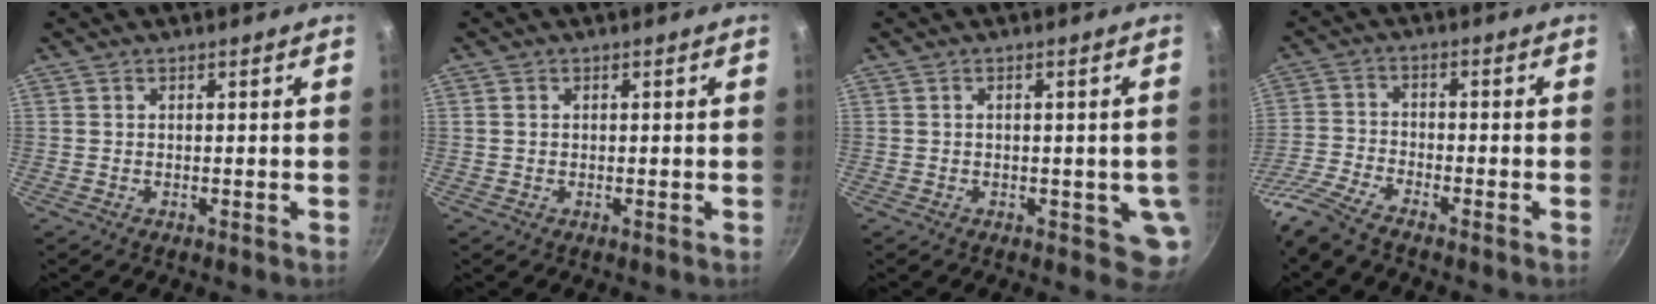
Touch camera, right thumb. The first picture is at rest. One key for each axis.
{"total": 0.8, "fx": 0.2, "fy": 0.7, "fz": 0.2, "tx": -0.001, "ty": 0.001, "tz": 0.004}
{"total": 5.4, "fx": -0.8, "fy": 2.7, "fz": 4.6, "tx": -0.034, "ty": -0.003, "tz": -0.008}
{"total": 7.4, "fx": -6.2, "fy": 1.1, "fz": 3.9, "tx": -0.095, "ty": 0.028, "tz": -0.140}